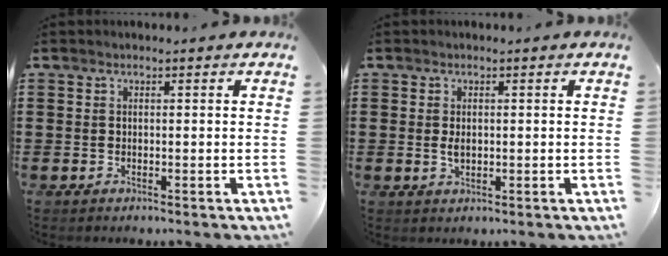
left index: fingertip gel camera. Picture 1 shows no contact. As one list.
[{"total": 2.0, "force": [0.0, 1.1, 1.7], "torque": [-0.034, 0.003, 0.000]}]